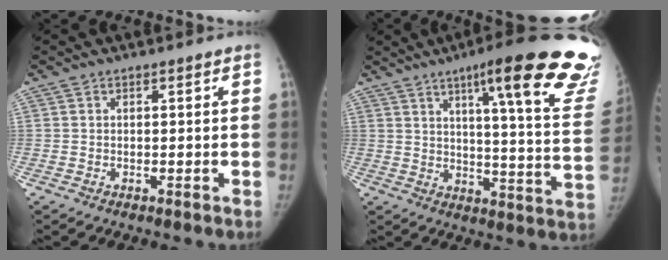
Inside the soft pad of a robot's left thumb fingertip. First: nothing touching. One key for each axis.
{"total": 27.6, "fx": 17.9, "fy": 4.2, "fz": 20.6, "tx": -0.221, "ty": -0.088, "tz": 0.228}